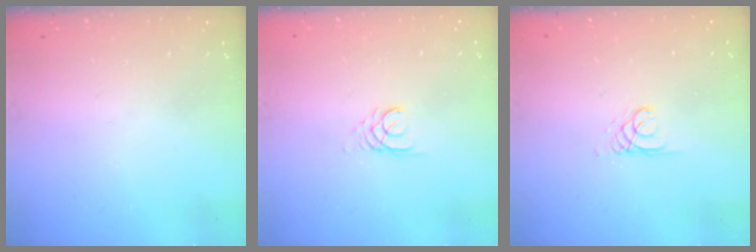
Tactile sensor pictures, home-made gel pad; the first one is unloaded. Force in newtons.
{"total": 2.6, "press": 2.6, "slide": 0.3}
{"total": 1.3, "press": 1.3, "slide": 0.1}